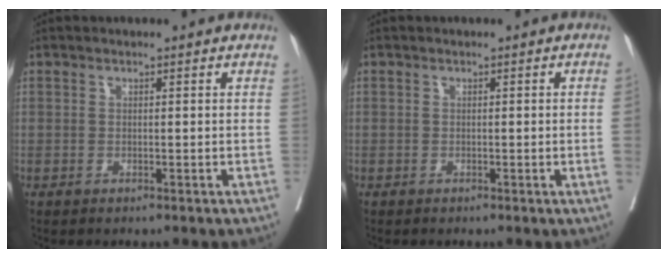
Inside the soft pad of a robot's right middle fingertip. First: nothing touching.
{"total": 1.3, "force": [-0.2, -0.4, 1.2], "torque": [-0.015, -0.002, 0.000]}